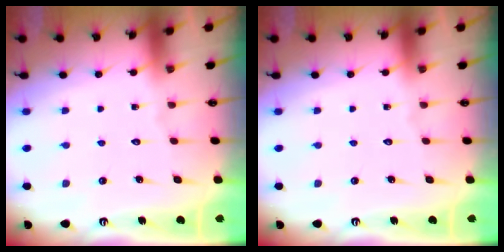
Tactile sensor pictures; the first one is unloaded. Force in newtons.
{"total": 0.0}